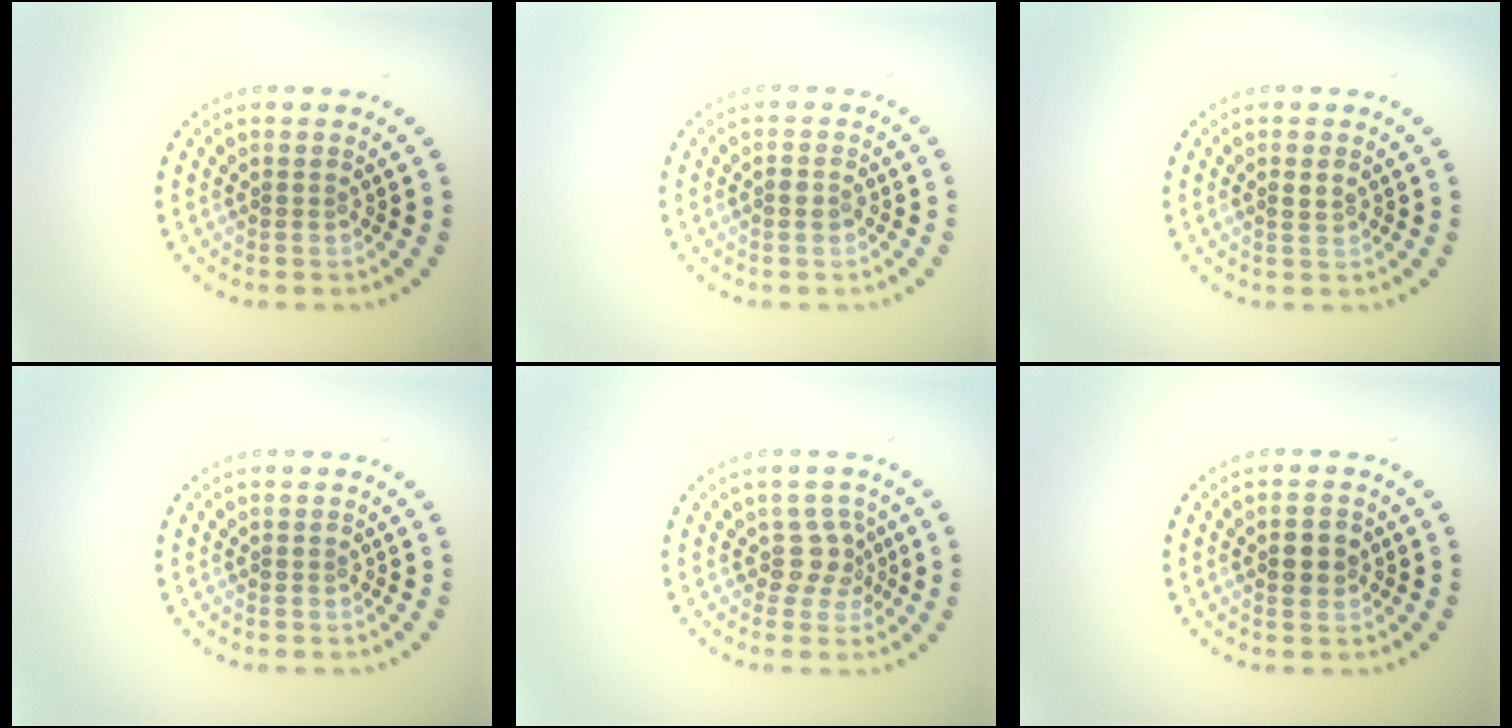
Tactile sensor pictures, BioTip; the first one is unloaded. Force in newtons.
{"total": 1.1, "press": 1.1, "slide": 0.1}
{"total": 1.0, "press": 1.0, "slide": 0.3}
{"total": 0.0}
{"total": 2.3, "press": 1.6, "slide": 1.6}
{"total": 2.3, "press": 2.3, "slide": 0.2}